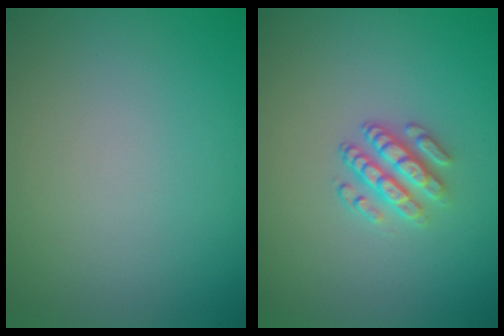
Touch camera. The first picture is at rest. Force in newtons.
{"total": 2.9, "press": 2.5, "slide": 1.6}